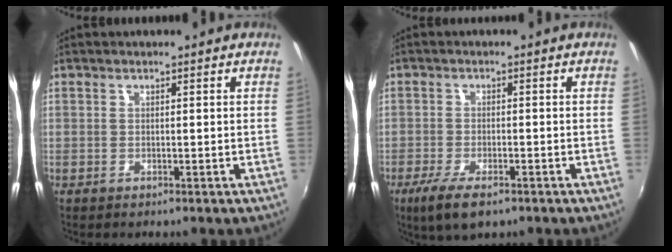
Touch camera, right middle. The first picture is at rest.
{"total": 7.0, "force": [-4.4, 2.3, 4.9], "torque": [-0.114, -0.025, -0.079]}